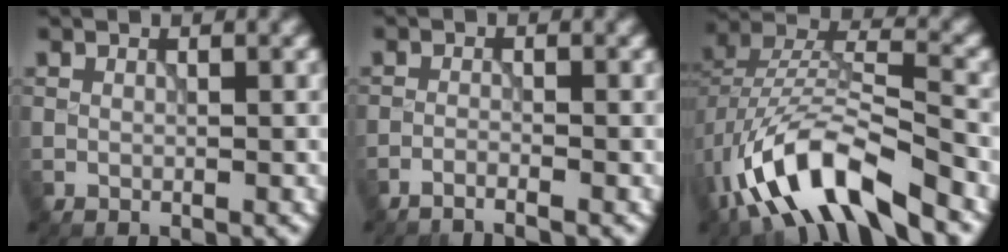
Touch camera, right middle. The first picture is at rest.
{"total": 1.6, "force": [-1.4, 0.1, 0.8], "torque": [-0.011, 0.000, -0.037]}
{"total": 11.3, "force": [-6.5, 4.1, 8.2], "torque": [-0.158, 0.002, -0.127]}